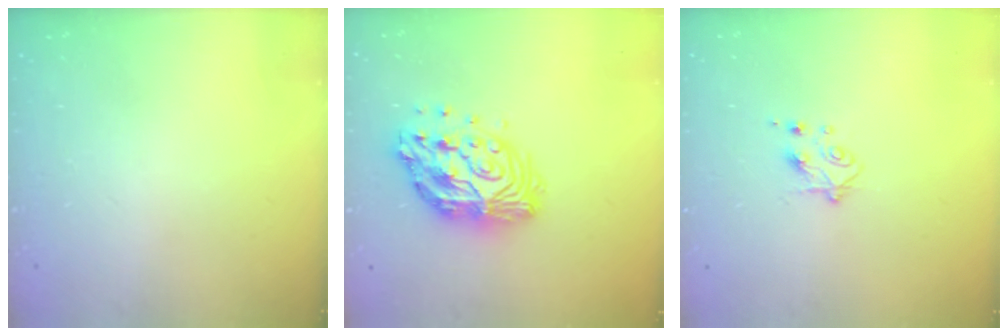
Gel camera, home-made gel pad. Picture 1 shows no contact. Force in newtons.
{"total": 15.1, "press": 15.0, "slide": 1.1}
{"total": 4.8, "press": 4.8, "slide": 0.6}